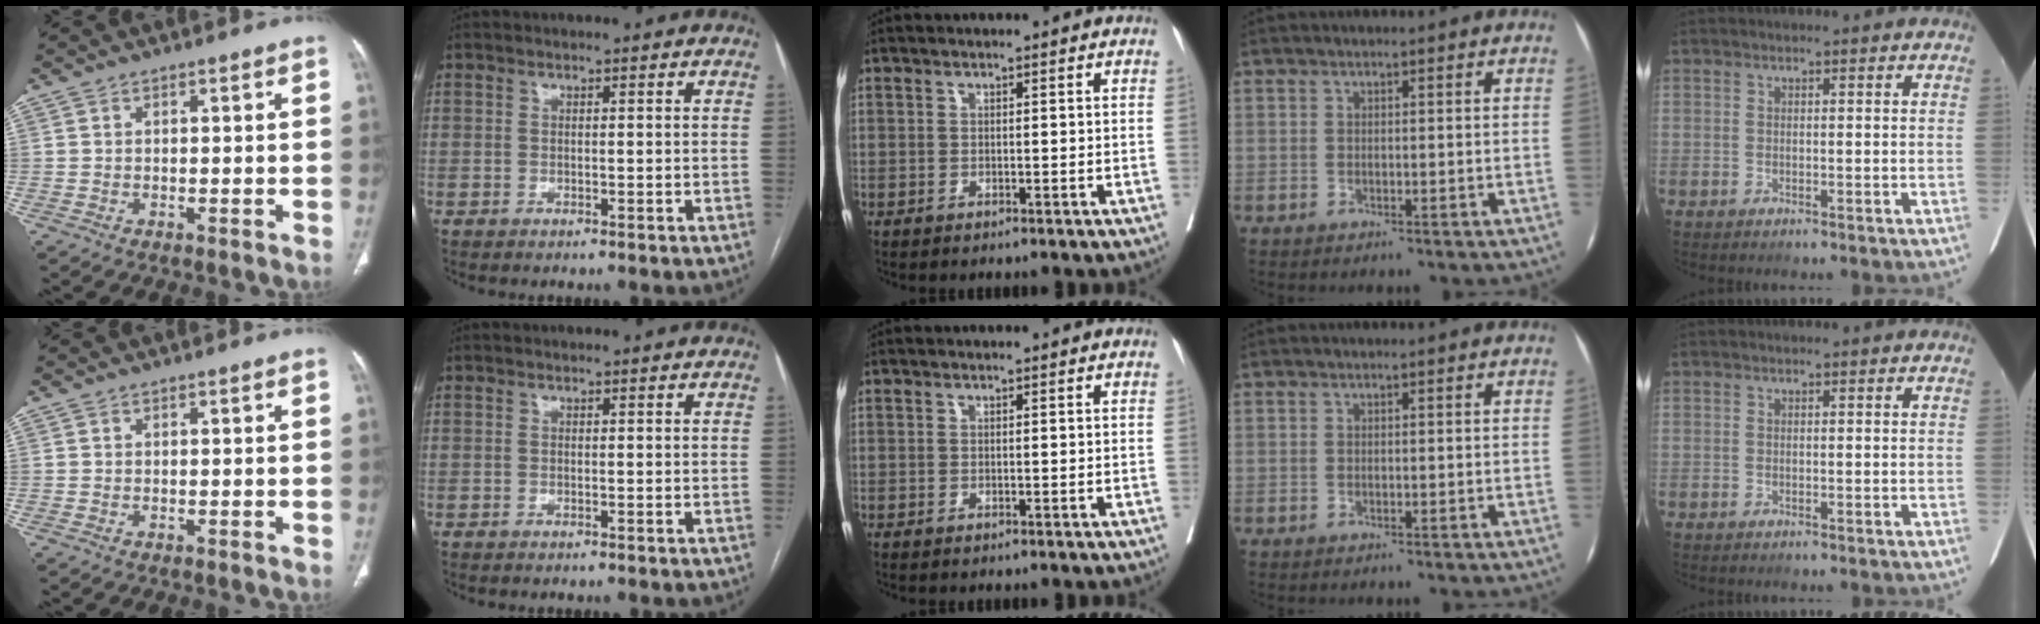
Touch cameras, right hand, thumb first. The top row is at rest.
{}